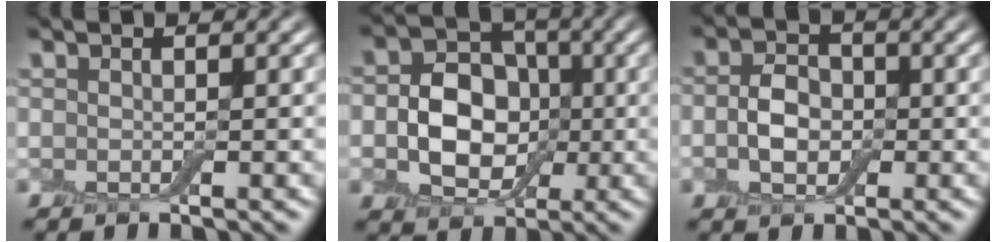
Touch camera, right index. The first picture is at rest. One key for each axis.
{"total": 6.2, "fx": -0.5, "fy": 5.0, "fz": 3.6, "tx": -0.052, "ty": 0.006, "tz": -0.019}
{"total": 2.8, "fx": -0.4, "fy": 2.3, "fz": 1.7, "tx": -0.033, "ty": 0.005, "tz": -0.014}